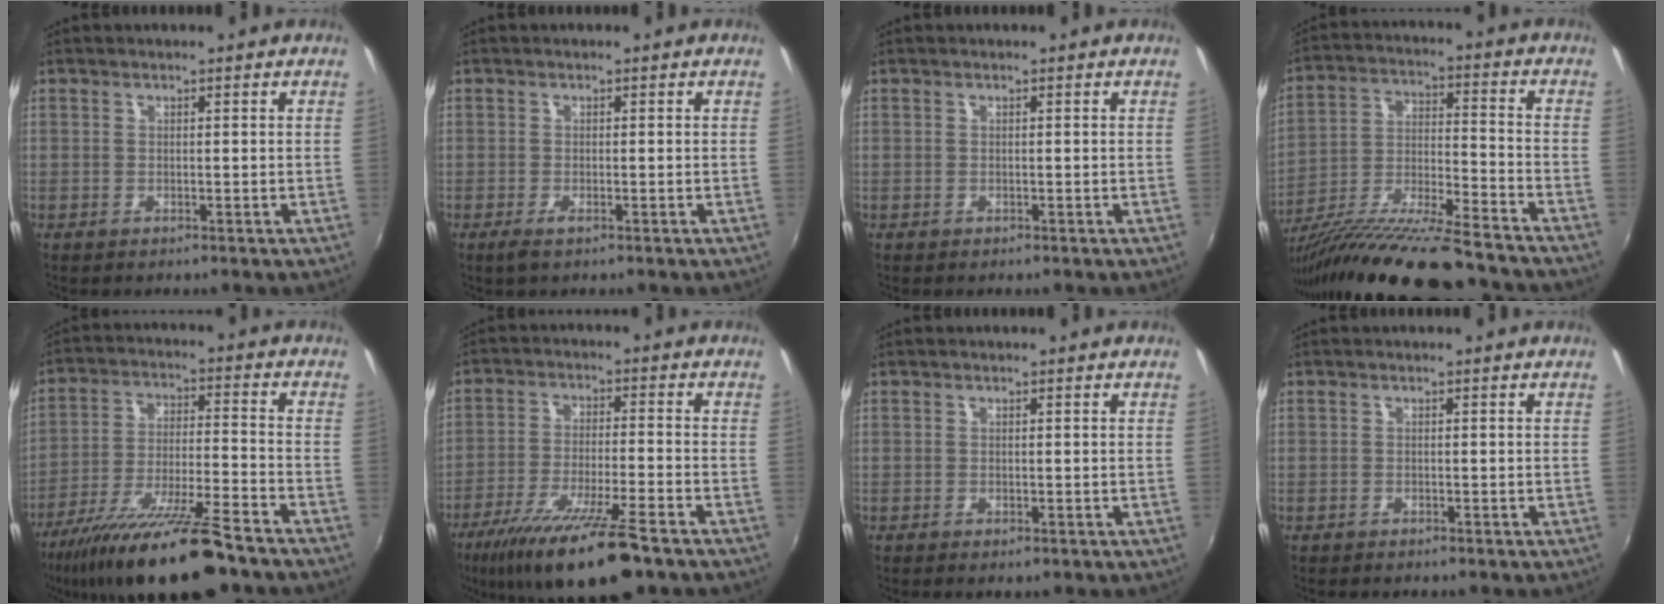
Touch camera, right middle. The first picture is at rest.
{"total": 1.9, "force": [-1.1, 0.4, 1.5], "torque": [-0.030, -0.008, -0.020]}
{"total": 0.0}
{"total": 20.5, "force": [-17.2, 1.3, 11.0], "torque": [-0.202, -0.047, -0.286]}
{"total": 19.5, "force": [-15.3, 2.2, 12.0], "torque": [-0.233, -0.045, -0.257]}
{"total": 16.2, "force": [-11.4, 2.0, 11.4], "torque": [-0.223, -0.048, -0.195]}
{"total": 0.7, "force": [-0.3, 0.4, 0.4], "torque": [-0.008, -0.004, -0.006]}
{"total": 0.8, "force": [-0.7, 0.4, 0.2], "torque": [-0.008, -0.002, -0.012]}